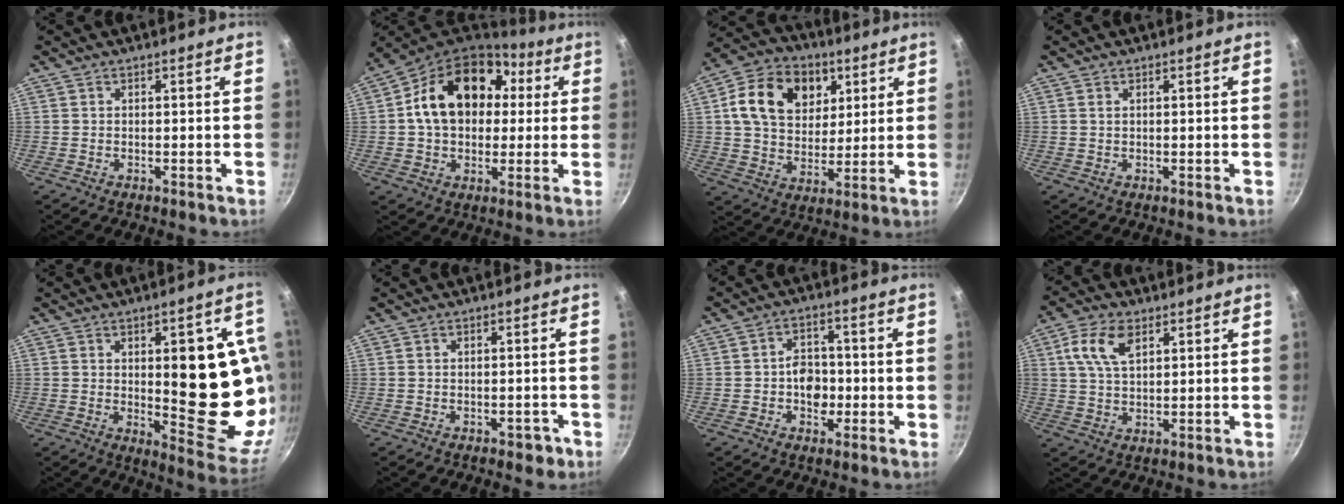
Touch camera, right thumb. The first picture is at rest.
{"total": 20.6, "force": [3.9, 14.9, 13.7], "torque": [-0.216, 0.036, 0.054]}
{"total": 17.2, "force": [5.7, 12.8, 10.0], "torque": [-0.149, -0.006, 0.088]}
{"total": 0.6, "force": [0.2, 0.4, 0.4], "torque": [-0.008, 0.000, 0.004]}
{"total": 20.0, "force": [1.3, 7.8, 18.4], "torque": [-0.184, -0.027, 0.028]}
{"total": 2.9, "force": [-1.5, 1.8, 1.7], "torque": [-0.003, 0.021, -0.006]}
{"total": 6.6, "force": [-1.1, 5.1, 4.0], "torque": [-0.028, 0.013, -0.021]}
{"total": 8.3, "force": [3.2, 4.5, 6.1], "torque": [-0.115, 0.002, 0.060]}